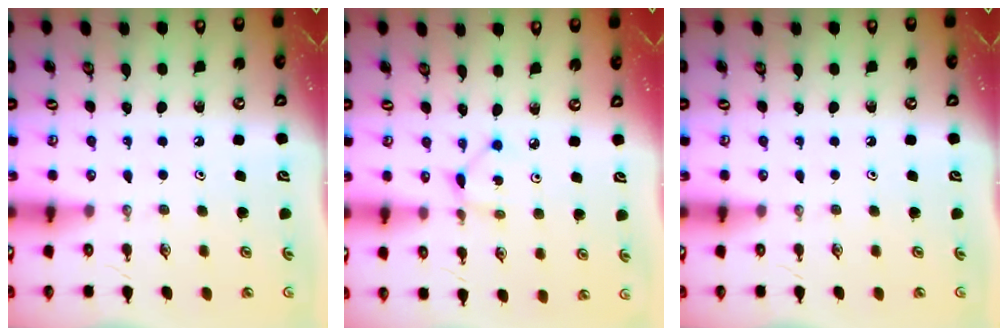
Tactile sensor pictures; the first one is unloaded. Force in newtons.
{"total": 2.8, "press": 2.7, "slide": 0.3}
{"total": 0.0}